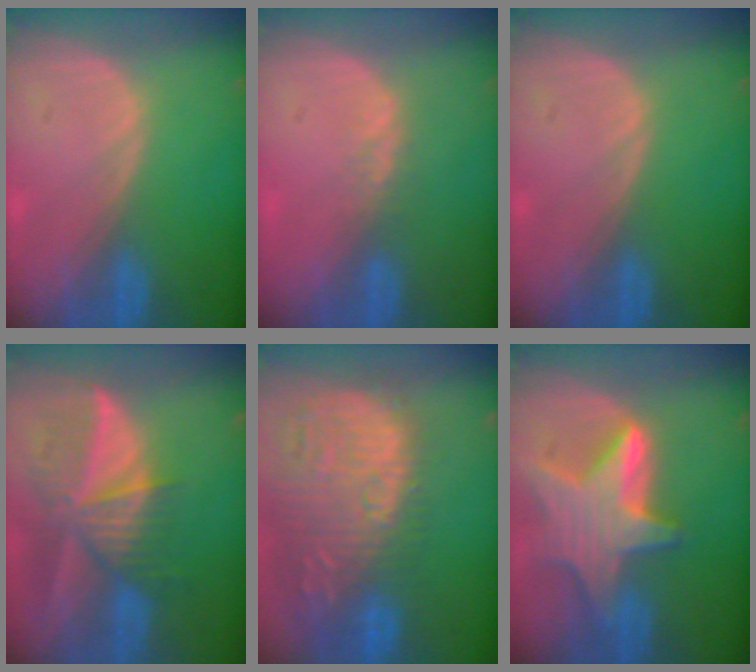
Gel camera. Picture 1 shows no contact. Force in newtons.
{"total": 1.7, "press": 1.4, "slide": 0.9}
{"total": 0.0}
{"total": 9.7, "press": 8.5, "slide": 4.7}
{"total": 15.8, "press": 13.2, "slide": 8.8}
{"total": 9.5, "press": 9.5, "slide": 0.7}